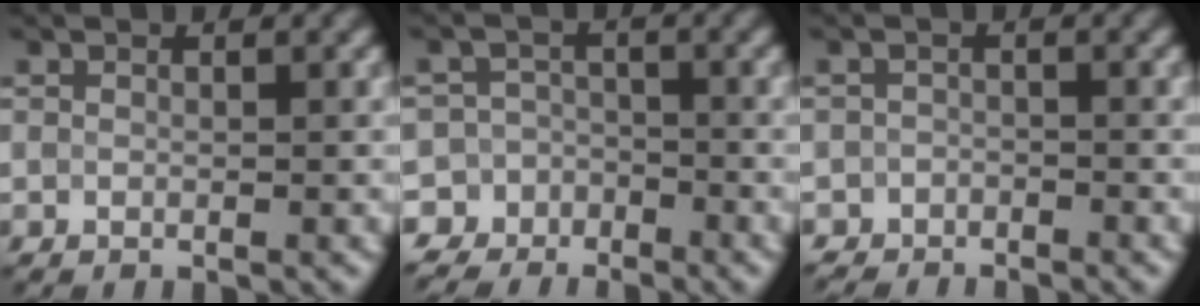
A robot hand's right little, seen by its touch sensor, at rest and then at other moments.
{"total": 7.3, "force": [-6.0, 4.2, -0.9], "torque": [0.023, -0.010, -0.107]}
{"total": 2.9, "force": [-2.6, 0.4, -1.3], "torque": [0.026, -0.005, -0.044]}